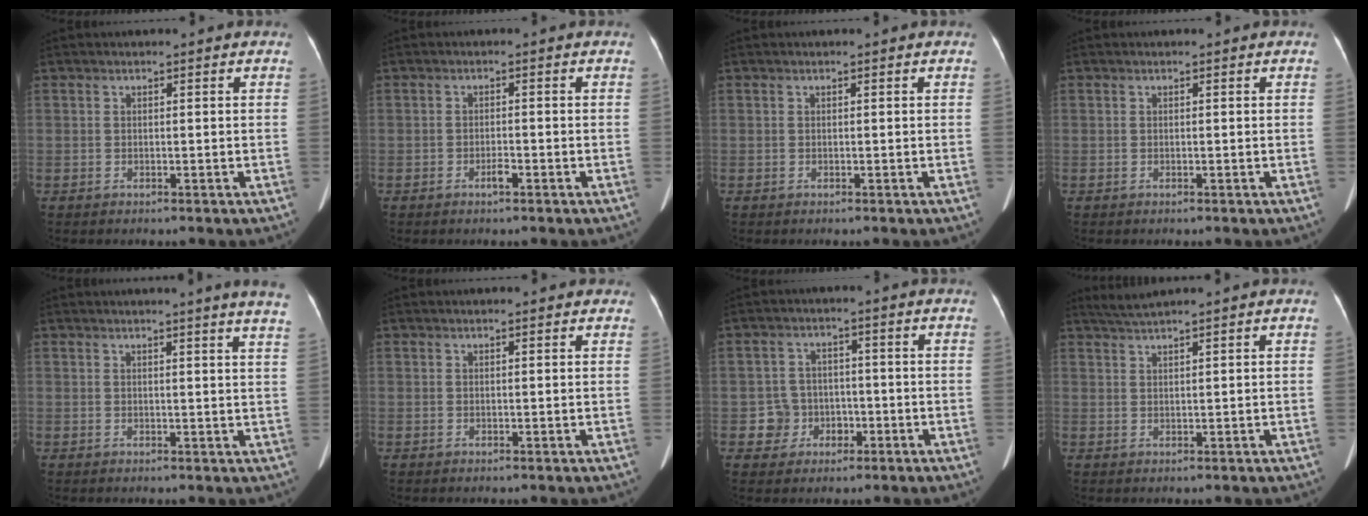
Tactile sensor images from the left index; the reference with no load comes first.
{"total": 1.3, "force": [-1.0, 0.2, 0.8], "torque": [-0.020, -0.002, -0.018]}
{"total": 0.0}
{"total": 0.0}
{"total": 8.4, "force": [7.4, -1.4, 3.7], "torque": [-0.041, -0.037, 0.057]}
{"total": 2.7, "force": [2.4, 0.7, 1.1], "torque": [-0.016, 0.013, 0.021]}
{"total": 4.5, "force": [-1.6, 4.2, 0.1], "torque": [0.005, 0.013, -0.022]}
{"total": 2.6, "force": [2.2, -1.0, 0.9], "torque": [-0.026, 0.009, 0.048]}